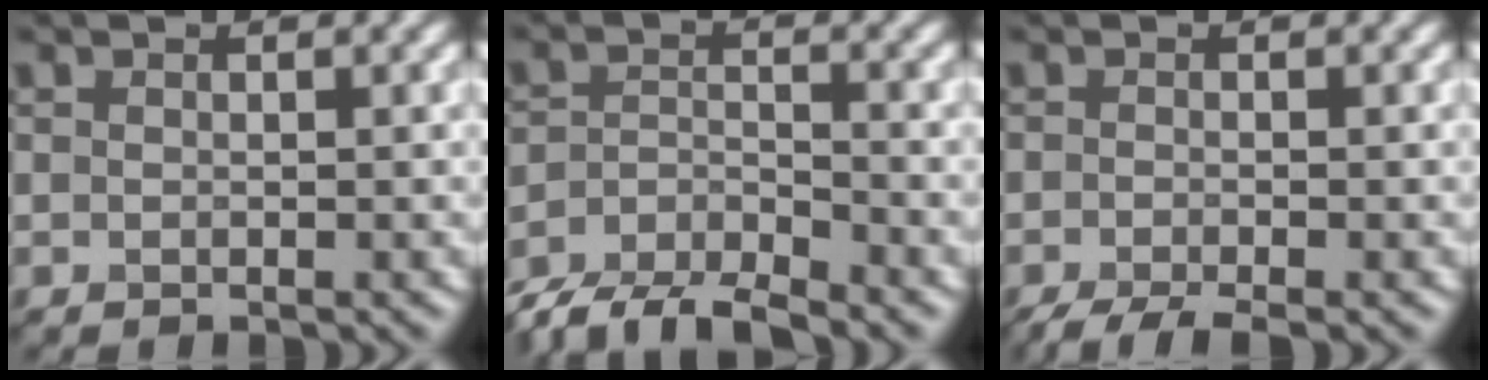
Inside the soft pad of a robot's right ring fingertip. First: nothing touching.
{"total": 6.1, "force": [-5.4, 1.4, 2.4], "torque": [-0.044, -0.013, -0.101]}
{"total": 3.5, "force": [-2.7, 0.6, 2.2], "torque": [-0.036, -0.006, -0.054]}